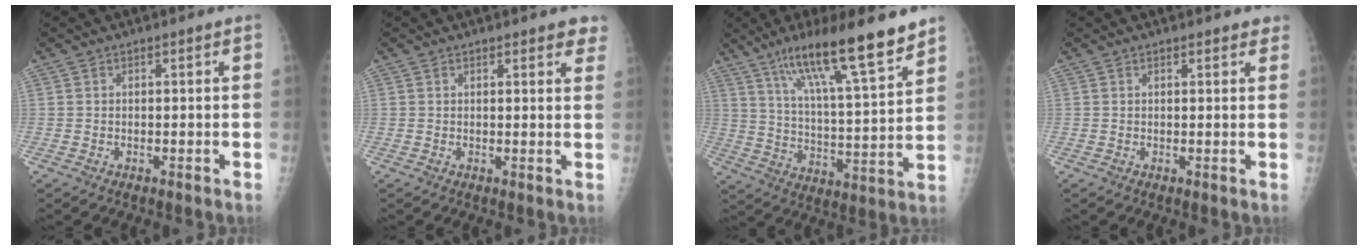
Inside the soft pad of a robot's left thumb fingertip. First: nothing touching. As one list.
[{"total": 3.9, "force": [3.1, 1.3, 2.0], "torque": [0.006, -0.009, 0.030]}, {"total": 18.8, "force": [13.1, 2.5, 13.3], "torque": [-0.197, -0.063, 0.219]}, {"total": 2.1, "force": [1.8, 0.8, 0.8], "torque": [0.012, -0.002, 0.016]}]